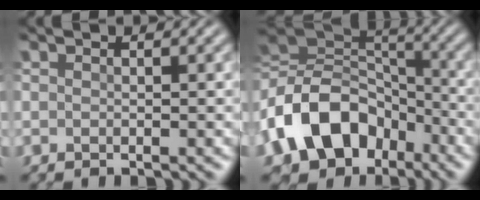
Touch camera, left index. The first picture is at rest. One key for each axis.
{"total": 13.6, "fx": -5.2, "fy": 9.9, "fz": 7.8, "tx": -0.166, "ty": 0.001, "tz": -0.107}